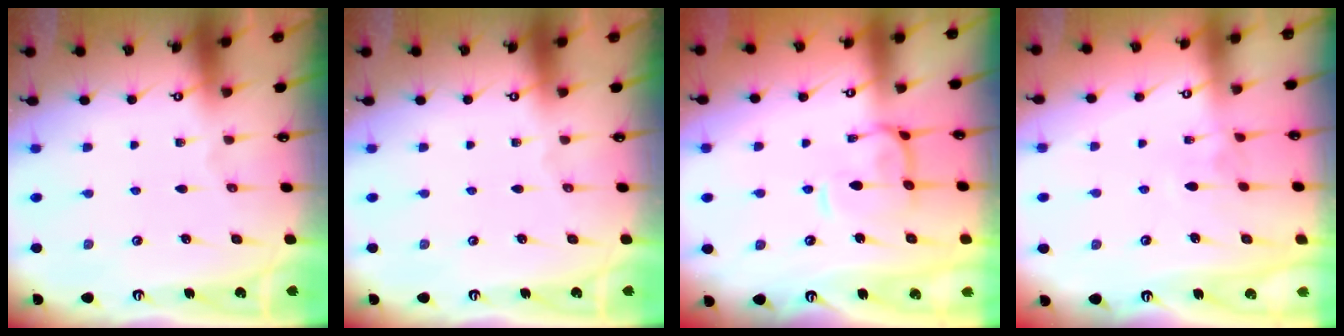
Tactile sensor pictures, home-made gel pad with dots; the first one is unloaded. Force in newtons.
{"total": 0.0}
{"total": 4.3, "press": 4.2, "slide": 0.9}
{"total": 3.0, "press": 3.0, "slide": 0.4}